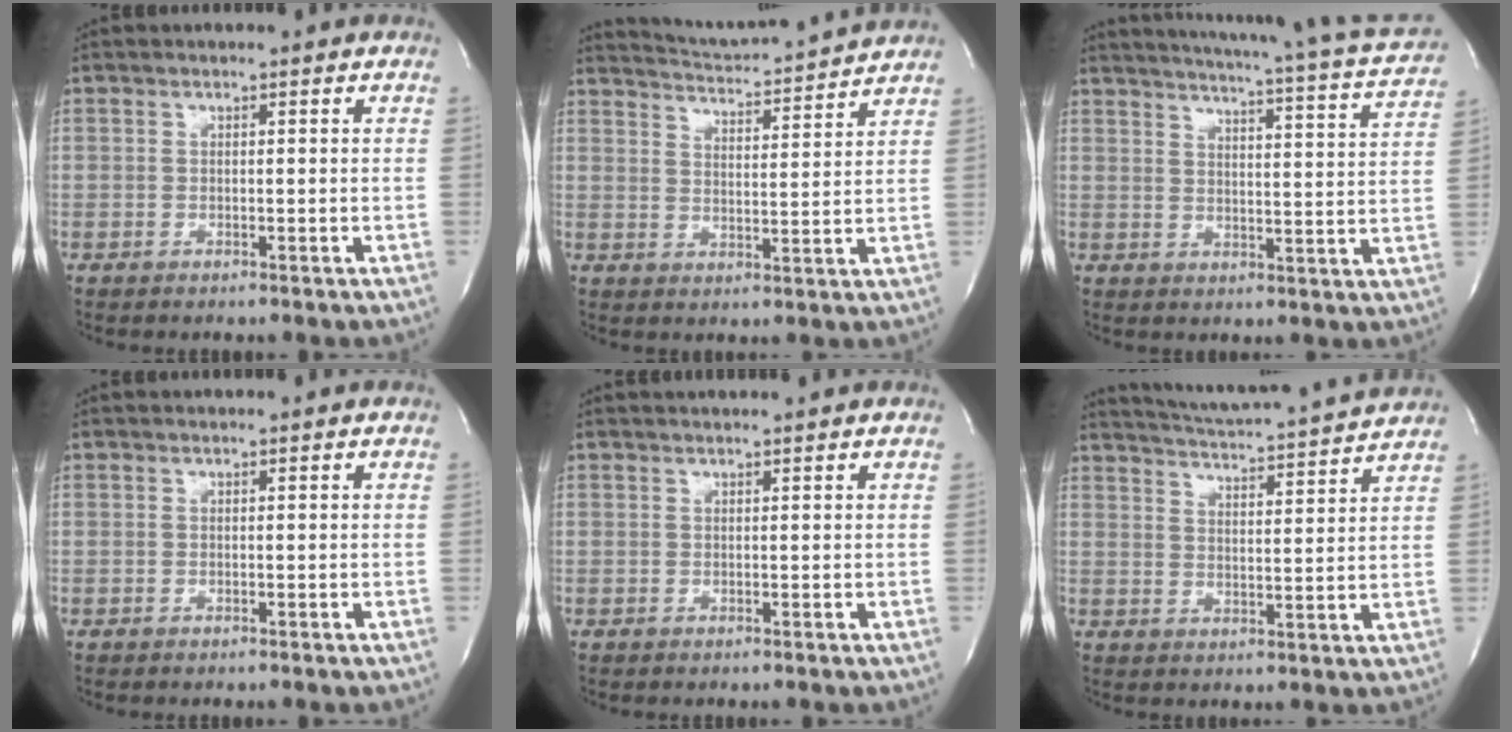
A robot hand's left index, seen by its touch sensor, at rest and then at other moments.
{"total": 12.3, "force": [12.0, -0.5, 2.8], "torque": [-0.055, 0.001, 0.174]}
{"total": 20.4, "force": [19.0, 0.0, 7.4], "torque": [-0.115, -0.061, 0.224]}
{"total": 0.0}
{"total": 3.2, "force": [3.0, -0.2, 1.0], "torque": [-0.013, 0.017, 0.038]}
{"total": 15.1, "force": [14.4, -0.5, 4.6], "torque": [-0.088, -0.010, 0.200]}